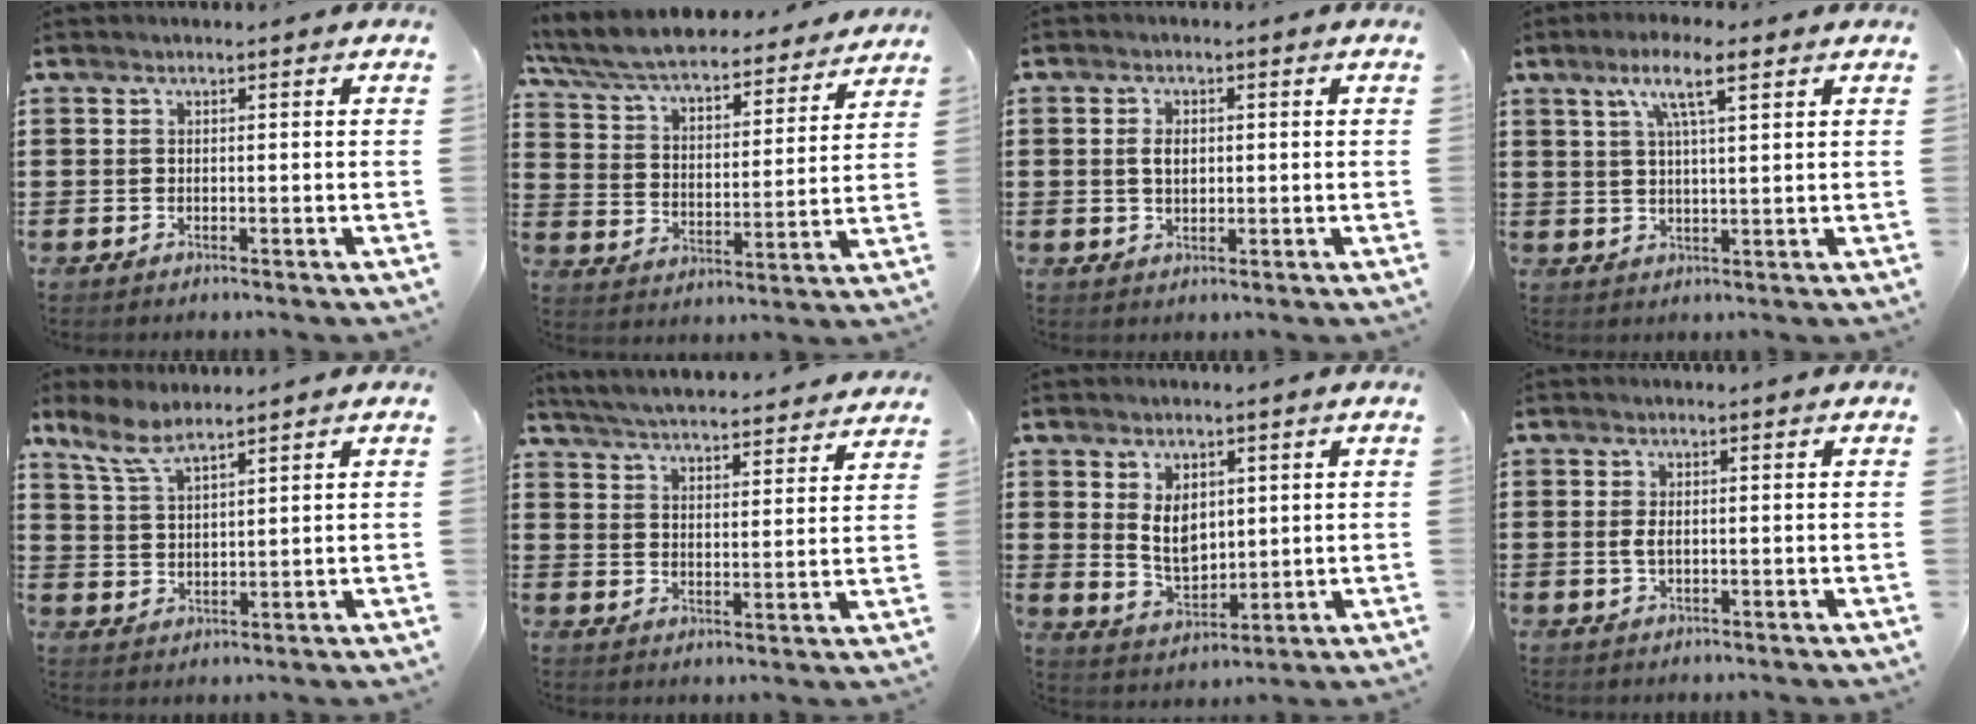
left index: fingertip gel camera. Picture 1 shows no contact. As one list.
[{"total": 7.2, "force": [6.8, 0.8, 2.3], "torque": [-0.076, -0.048, 0.115]}, {"total": 2.5, "force": [0.4, 1.6, 2.0], "torque": [-0.042, 0.008, 0.005]}, {"total": 7.0, "force": [3.8, 1.3, 5.7], "torque": [-0.114, 0.005, 0.062]}, {"total": 5.8, "force": [4.7, 1.3, 3.1], "torque": [-0.075, -0.009, 0.087]}, {"total": 4.8, "force": [4.8, -0.5, 0.7], "torque": [-0.037, -0.038, 0.079]}, {"total": 5.5, "force": [1.9, 3.8, 3.6], "torque": [-0.064, 0.001, 0.034]}, {"total": 1.6, "force": [0.1, 0.6, 1.5], "torque": [-0.037, -0.001, -0.001]}]